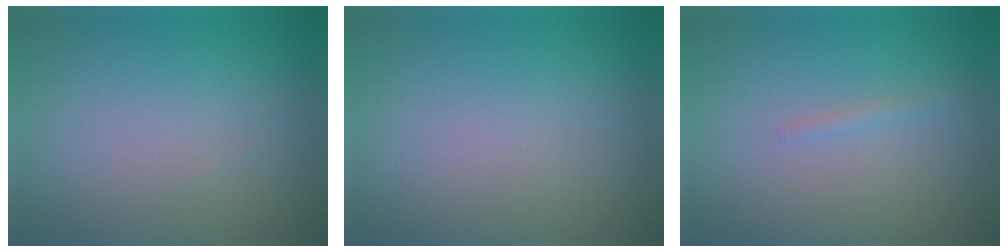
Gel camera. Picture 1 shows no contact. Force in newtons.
{"total": 0.0}
{"total": 0.7, "press": 0.7, "slide": 0.1}